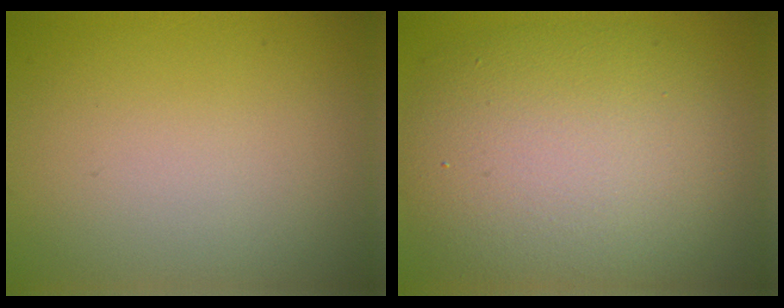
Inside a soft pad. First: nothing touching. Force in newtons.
{"total": 9.8, "press": 9.8, "slide": 0.9}